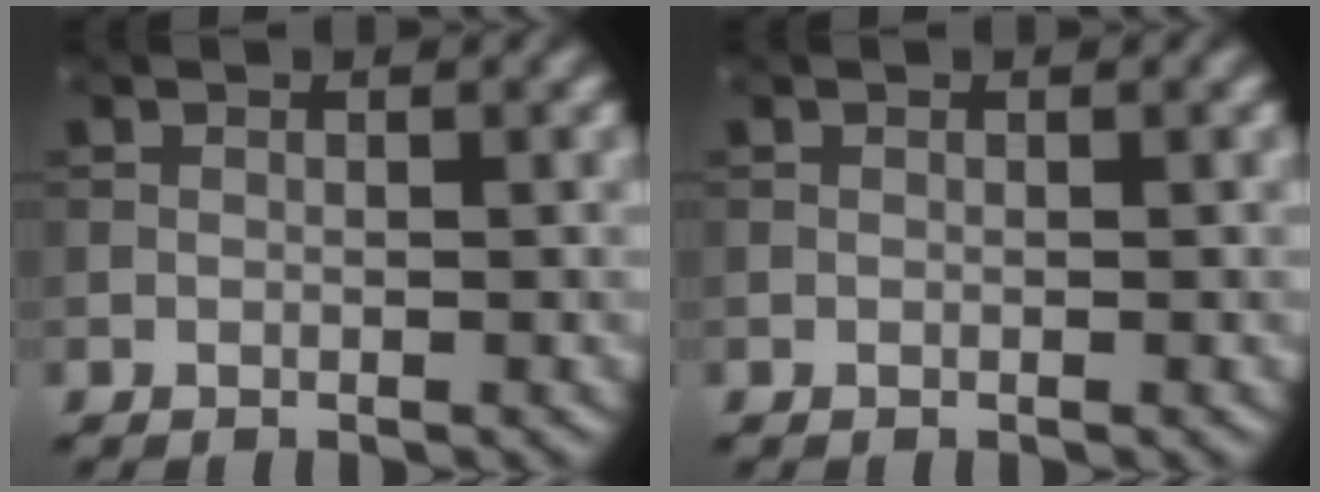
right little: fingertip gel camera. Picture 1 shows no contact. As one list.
[{"total": 0.0}]